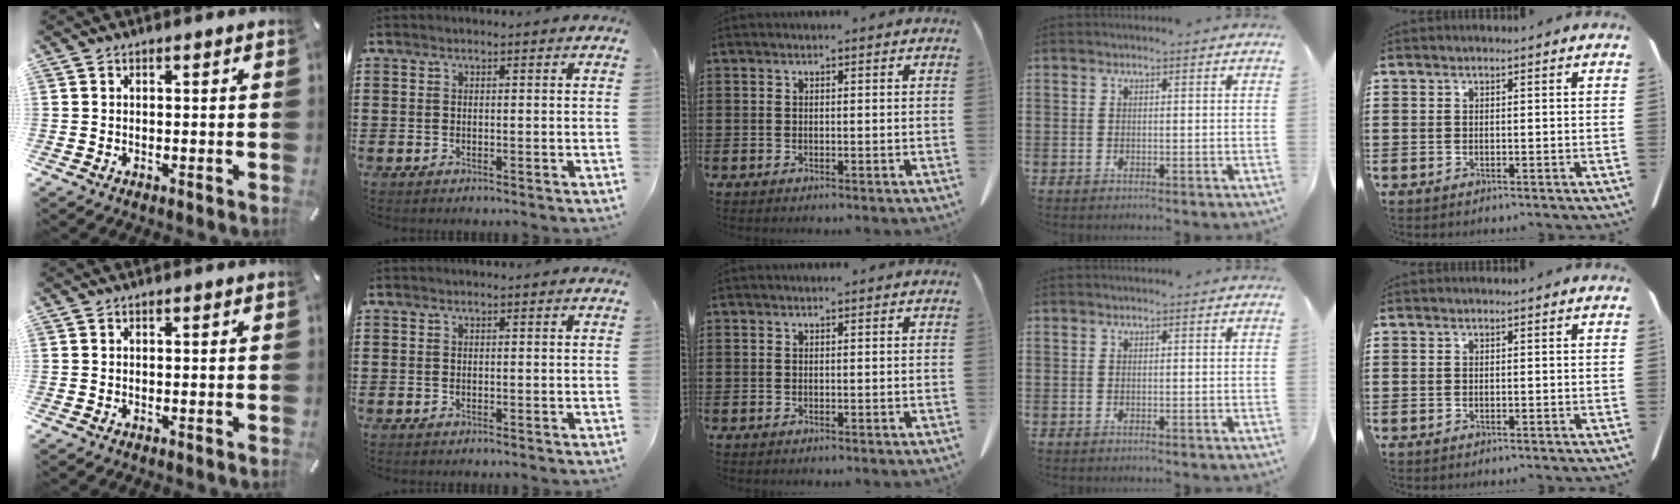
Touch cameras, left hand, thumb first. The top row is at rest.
{}